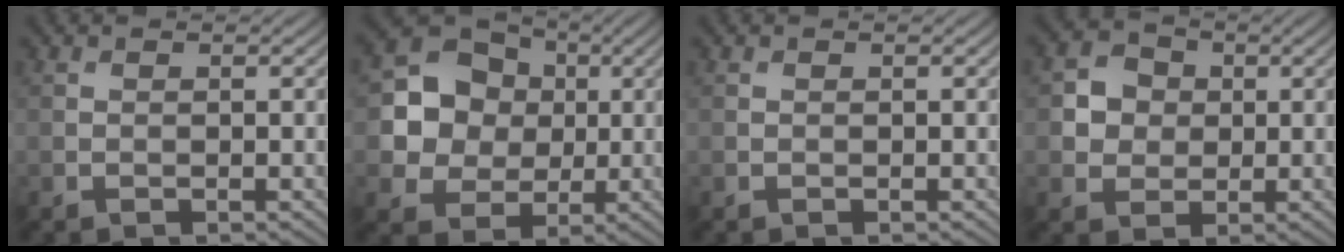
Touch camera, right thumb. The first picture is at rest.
{"total": 10.4, "force": [1.4, 9.3, 4.5], "torque": [-0.106, 0.013, 0.016]}
{"total": 0.0}
{"total": 4.3, "force": [0.4, 3.9, 1.8], "torque": [-0.038, 0.006, -0.001]}